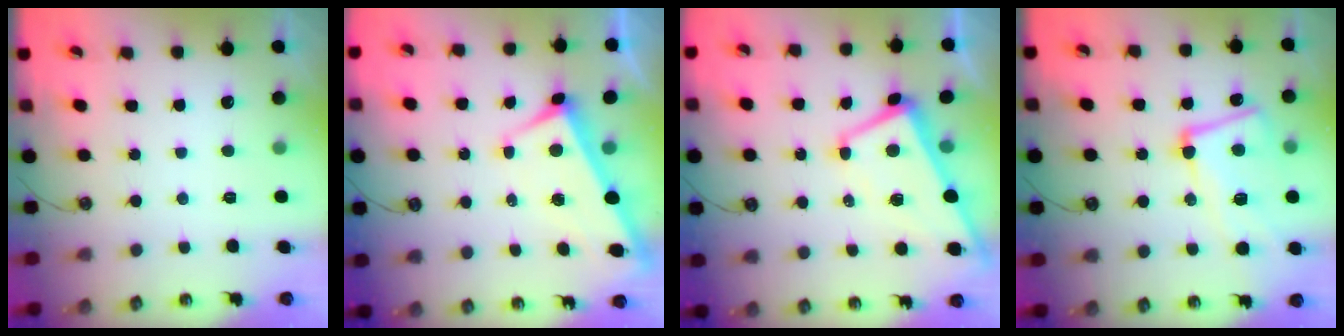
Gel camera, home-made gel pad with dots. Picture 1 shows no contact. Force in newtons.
{"total": 2.9, "press": 2.8, "slide": 0.9}
{"total": 1.2, "press": 0.7, "slide": 1.0}
{"total": 9.0, "press": 8.8, "slide": 1.7}